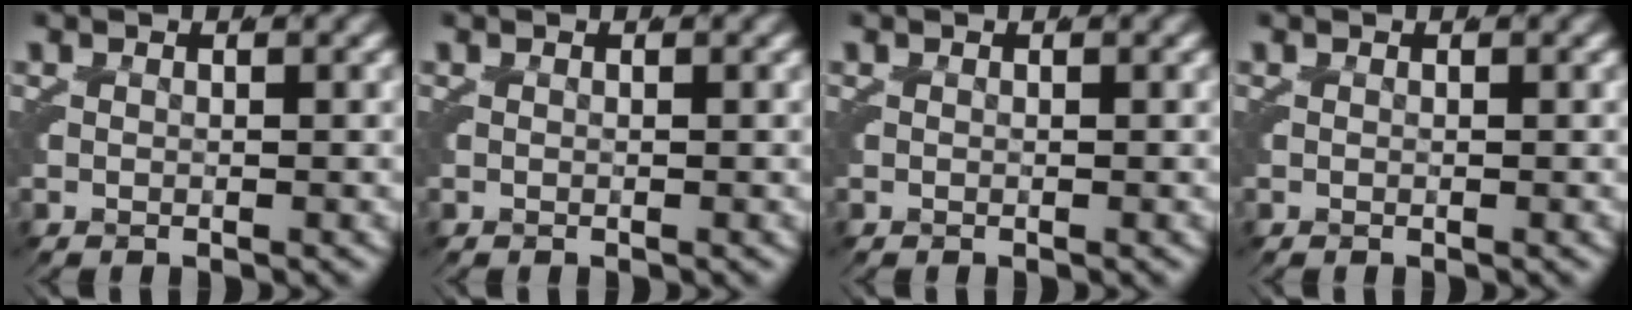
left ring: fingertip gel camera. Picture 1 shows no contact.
{"total": 0.0}
{"total": 0.0}
{"total": 0.0}